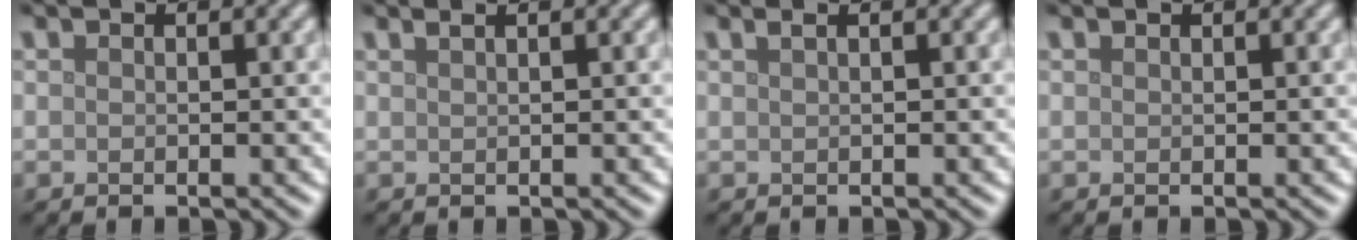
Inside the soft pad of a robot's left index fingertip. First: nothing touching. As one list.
[{"total": 2.0, "force": [1.2, 1.0, 1.2], "torque": [-0.003, 0.002, -0.004]}, {"total": 1.7, "force": [0.9, 0.9, 1.2], "torque": [-0.006, 0.002, -0.003]}, {"total": 0.0}]